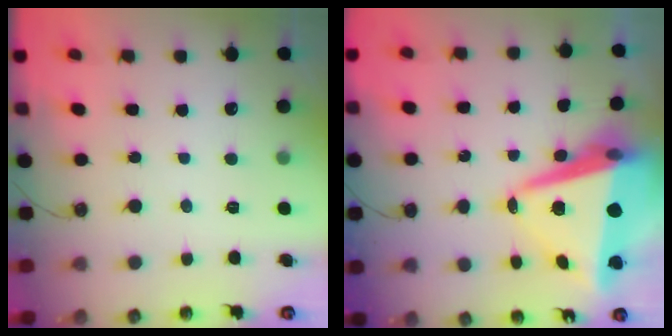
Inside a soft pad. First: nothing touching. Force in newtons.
{"total": 14.8, "press": 14.5, "slide": 3.0}